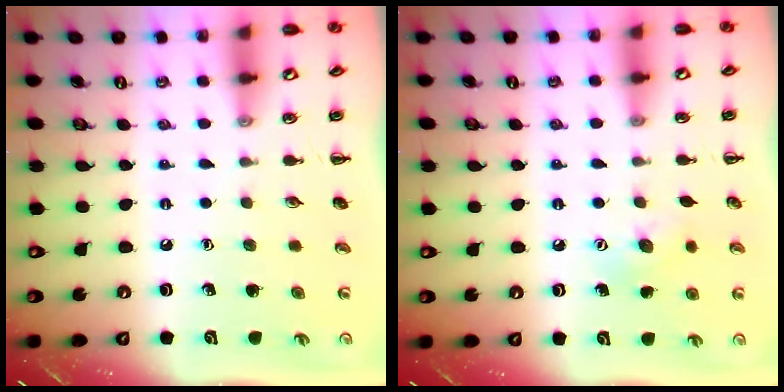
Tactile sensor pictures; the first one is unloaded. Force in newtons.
{"total": 6.9, "press": 6.7, "slide": 1.5}